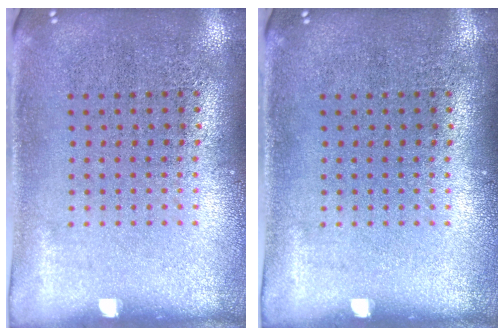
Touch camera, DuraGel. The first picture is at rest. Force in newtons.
{"total": 0.0}